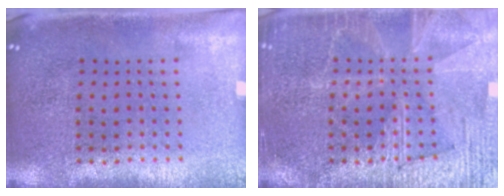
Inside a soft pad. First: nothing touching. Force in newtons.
{"total": 5.3, "press": 5.2, "slide": 0.7}